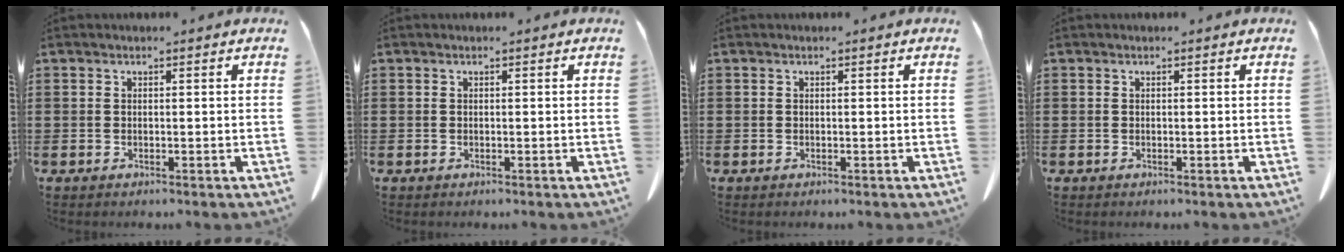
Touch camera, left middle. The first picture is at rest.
{"total": 0.0}
{"total": 0.0}
{"total": 0.0}